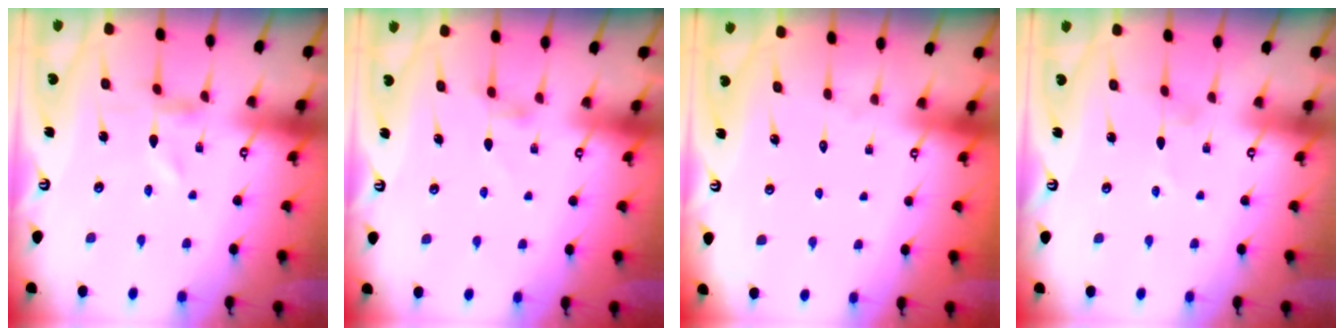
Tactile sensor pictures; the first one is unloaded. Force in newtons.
{"total": 2.0, "press": 2.0, "slide": 0.4}
{"total": 1.8, "press": 1.8, "slide": 0.2}
{"total": 0.5, "press": 0.5, "slide": 0.1}